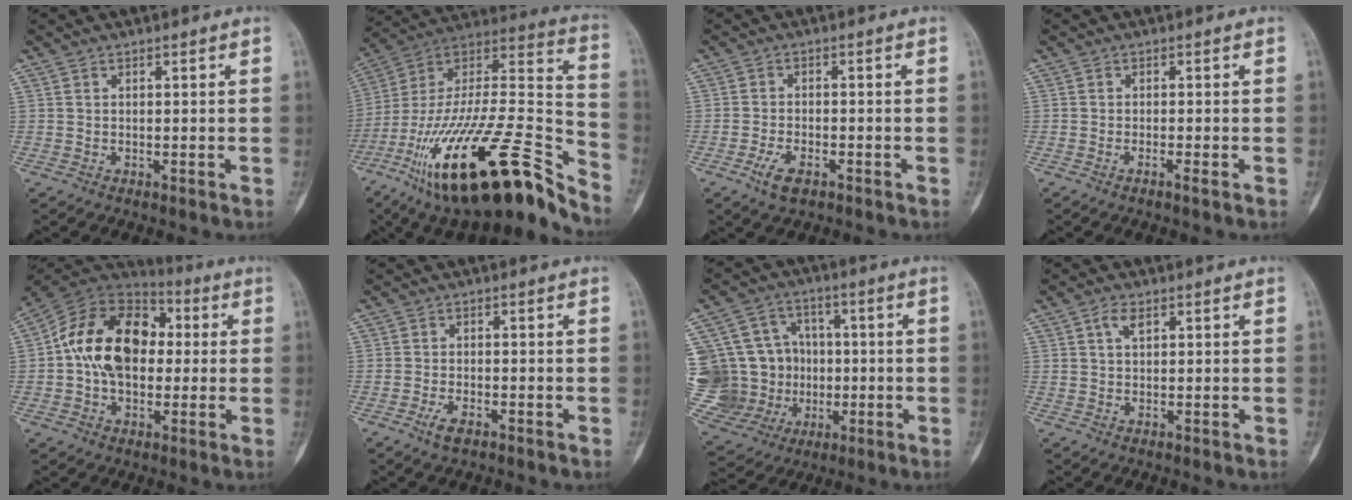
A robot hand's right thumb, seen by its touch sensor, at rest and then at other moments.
{"total": 36.5, "force": [-22.4, 10.5, 26.8], "torque": [-0.417, 0.066, -0.376]}
{"total": 4.4, "force": [-2.5, 2.0, 3.1], "torque": [-0.063, 0.008, -0.044]}
{"total": 1.1, "force": [-0.7, -0.1, 0.9], "torque": [-0.022, 0.001, -0.014]}
{"total": 18.6, "force": [1.1, 12.9, 13.4], "torque": [-0.202, 0.033, 0.009]}
{"total": 3.1, "force": [-1.8, 1.3, 2.2], "torque": [-0.047, 0.006, -0.034]}
{"total": 24.9, "force": [0.5, 21.0, 13.4], "torque": [-0.287, 0.044, 0.039]}
{"total": 2.6, "force": [1.1, 1.4, 1.9], "torque": [-0.034, 0.003, 0.020]}